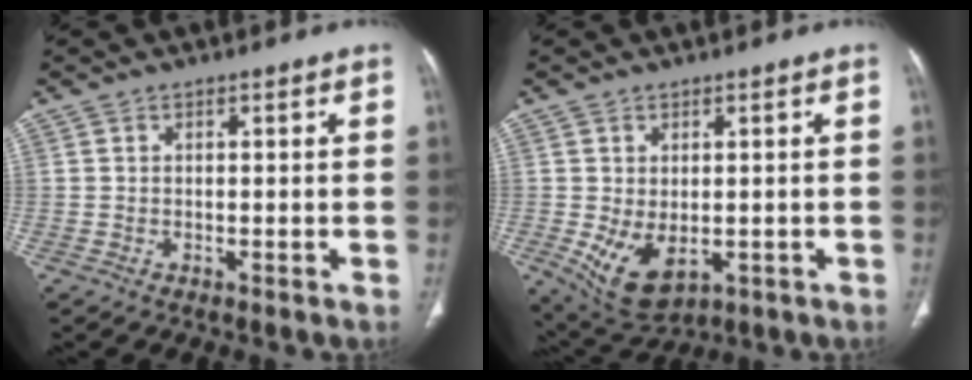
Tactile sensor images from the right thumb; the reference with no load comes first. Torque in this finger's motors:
{"motor_torque": [-0.40, 0.39, 1.27, 0.08, 0.37]}